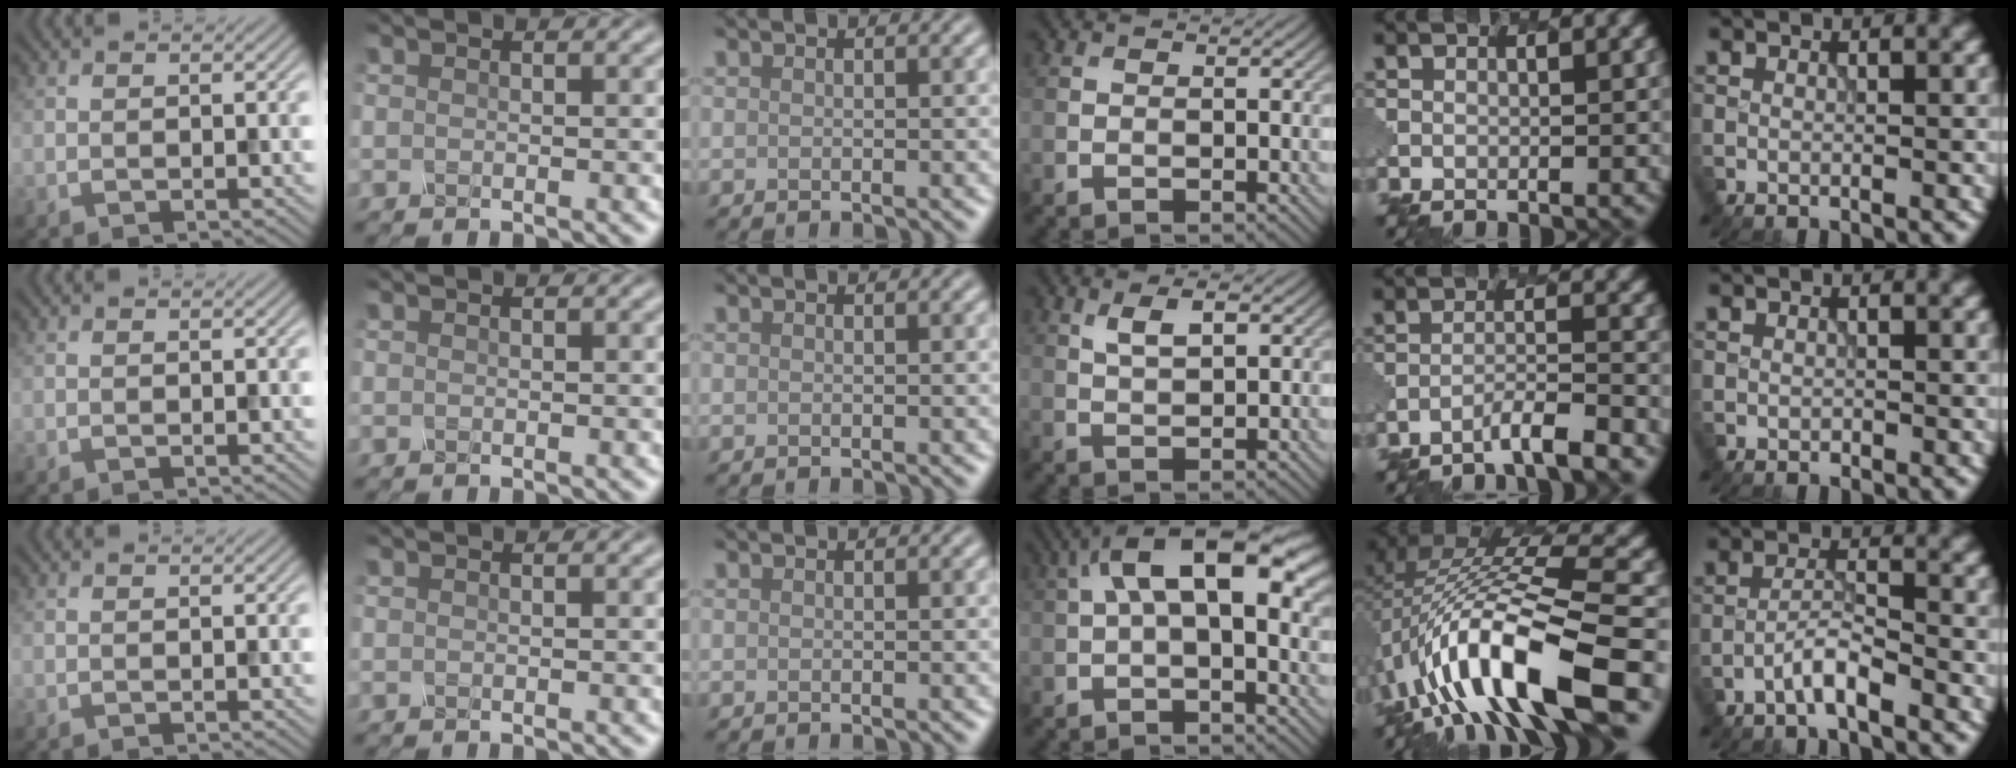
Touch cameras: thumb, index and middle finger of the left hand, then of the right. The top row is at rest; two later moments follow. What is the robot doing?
{"motion": "shake", "object": "salt shaker"}